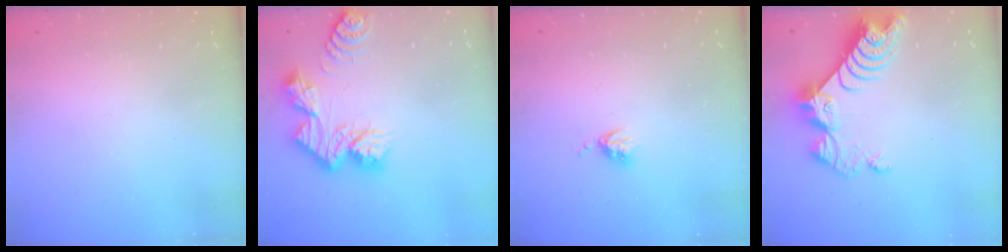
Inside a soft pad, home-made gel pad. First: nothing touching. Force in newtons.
{"total": 12.8, "press": 12.7, "slide": 1.1}
{"total": 3.3, "press": 3.3, "slide": 0.4}
{"total": 11.1, "press": 11.0, "slide": 1.0}